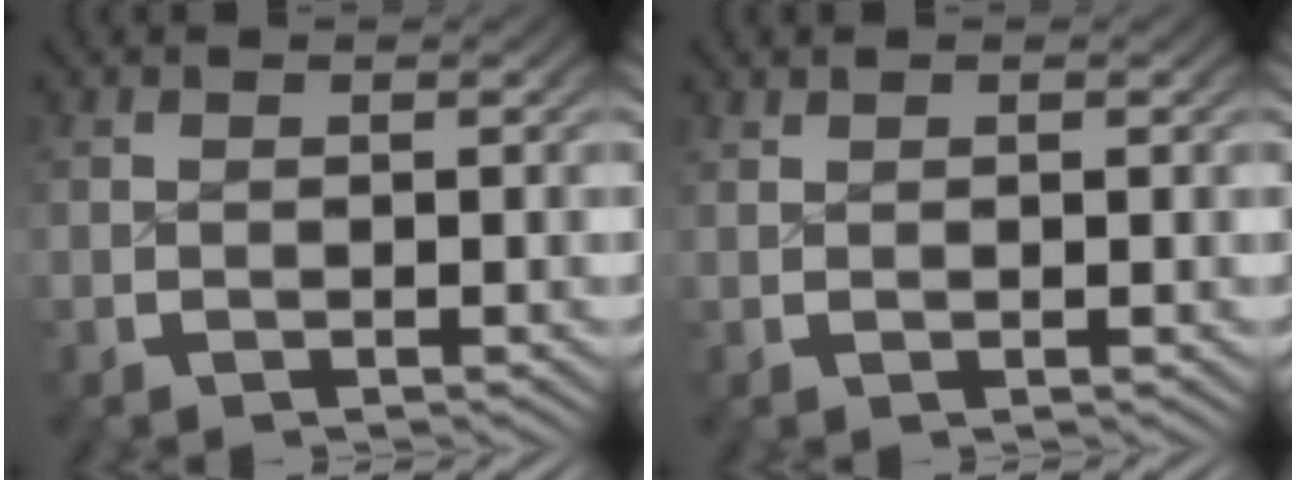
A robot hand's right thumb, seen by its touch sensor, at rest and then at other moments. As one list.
[{"total": 0.7, "force": [0.6, 0.0, 0.3], "torque": [-0.006, 0.000, 0.011]}]